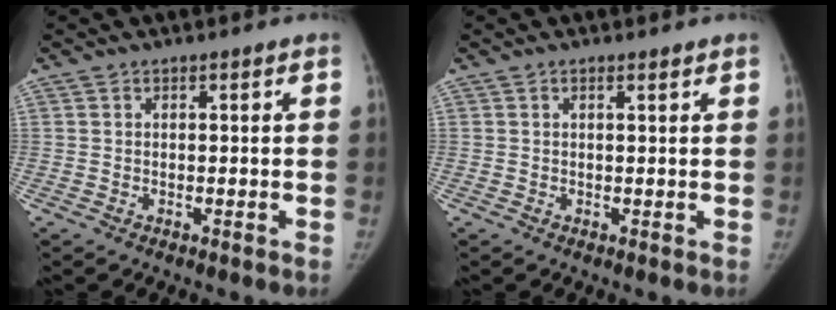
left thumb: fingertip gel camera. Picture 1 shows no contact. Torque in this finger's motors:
{"motor_torque": [-0.20, -0.08, -0.09, 0.47, -0.02]}